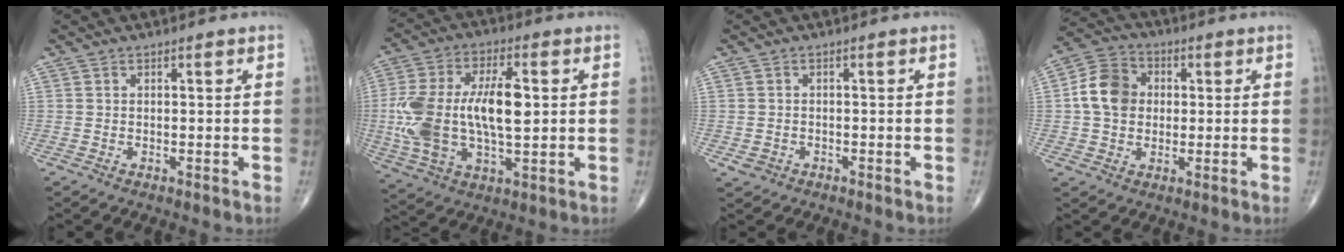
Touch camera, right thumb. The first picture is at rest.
{"total": 19.2, "force": [0.7, 9.2, 16.9], "torque": [-0.346, 0.009, 0.016]}
{"total": 1.6, "force": [-0.7, 1.4, 0.6], "torque": [-0.011, 0.004, -0.007]}
{"total": 9.5, "force": [0.7, 7.7, 5.6], "torque": [-0.086, 0.017, 0.004]}